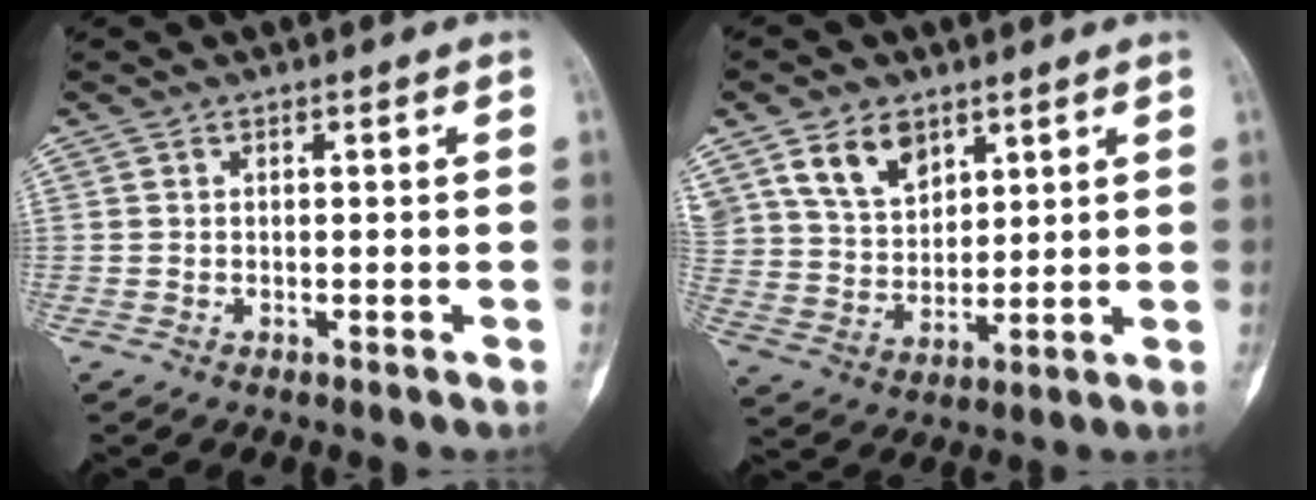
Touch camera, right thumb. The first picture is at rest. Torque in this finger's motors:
{"motor_torque": [-0.25, 0.52, 1.25, 0.69, 0.08]}